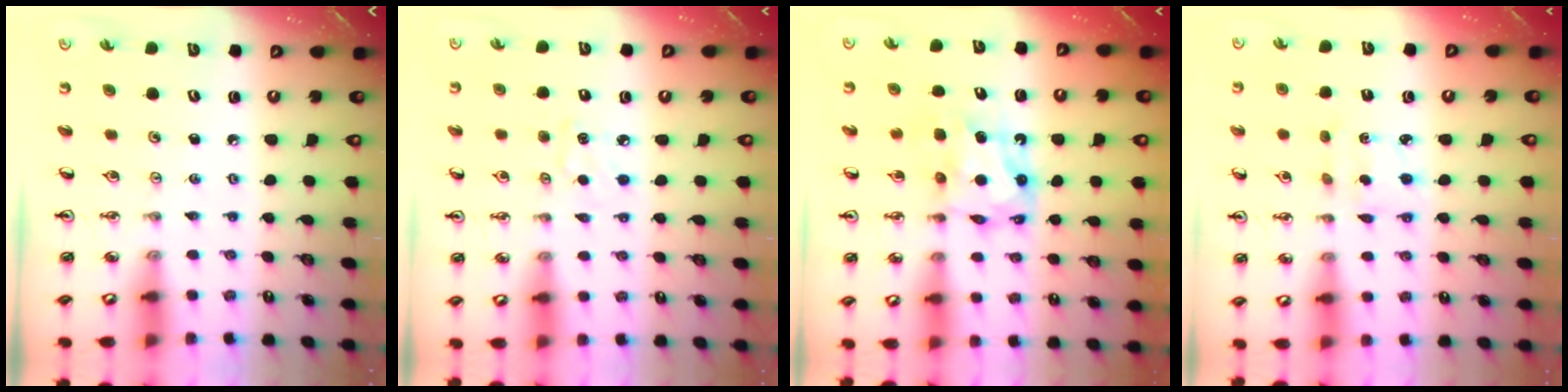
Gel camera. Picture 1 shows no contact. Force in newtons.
{"total": 5.0, "press": 5.0, "slide": 0.6}
{"total": 6.5, "press": 6.5, "slide": 0.2}
{"total": 1.8, "press": 1.7, "slide": 0.6}